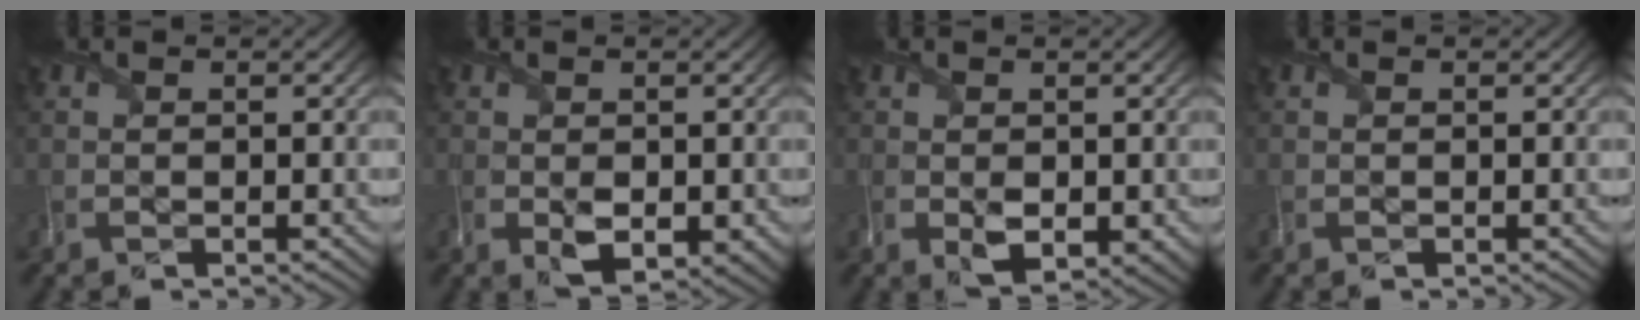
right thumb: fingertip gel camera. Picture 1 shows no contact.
{"total": 3.5, "force": [-0.5, 2.2, 2.7], "torque": [-0.059, -0.017, -0.003]}
{"total": 3.2, "force": [-0.2, 2.1, 2.5], "torque": [-0.055, -0.016, 0.002]}
{"total": 0.0}